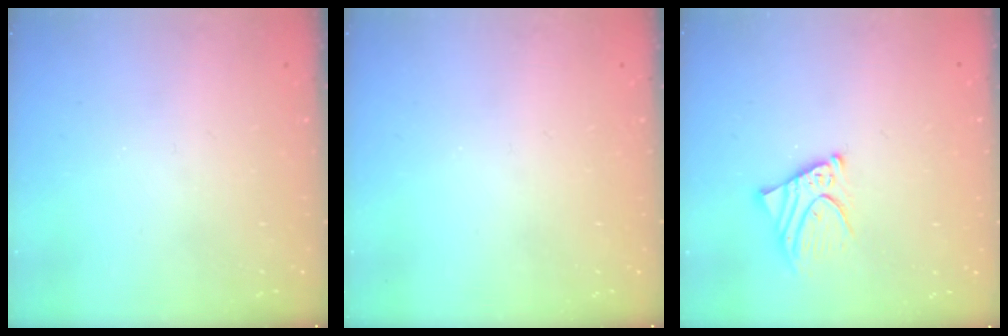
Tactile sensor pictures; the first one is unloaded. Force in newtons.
{"total": 0.0}
{"total": 6.7, "press": 6.6, "slide": 0.8}